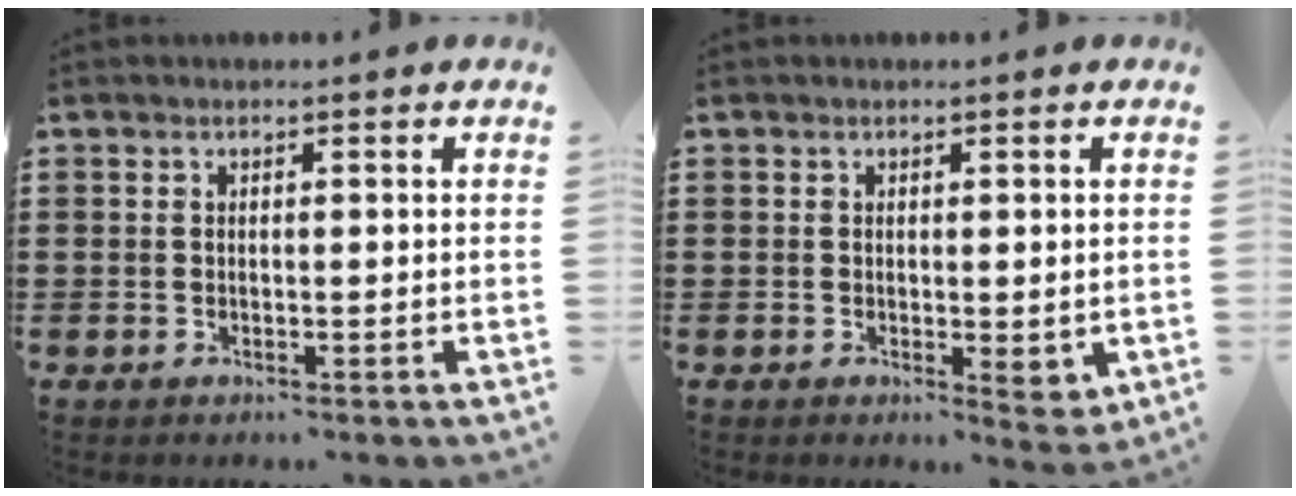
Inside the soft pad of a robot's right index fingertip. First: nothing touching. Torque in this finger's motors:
{"motor_torque": [0.87, -0.17, 0.12, 0.06]}